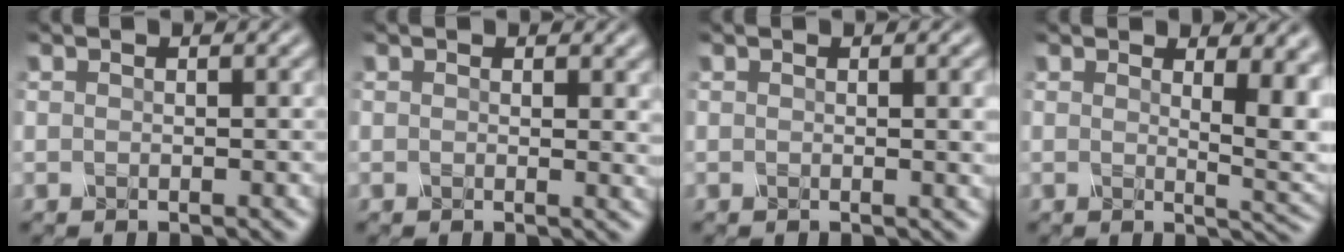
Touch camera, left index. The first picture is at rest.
{"total": 1.2, "force": [0.6, 0.3, 0.9], "torque": [-0.007, -0.004, 0.010]}
{"total": 1.8, "force": [0.3, 0.3, 1.7], "torque": [-0.019, -0.004, 0.006]}
{"total": 6.0, "force": [1.9, 2.4, 5.2], "torque": [-0.054, -0.009, 0.034]}